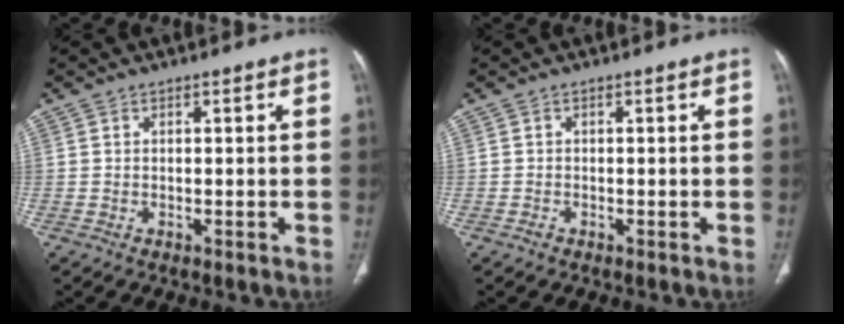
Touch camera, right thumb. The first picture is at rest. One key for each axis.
{"total": 0.6, "fx": -0.4, "fy": 0.4, "fz": 0.1, "tx": -0.004, "ty": 0.001, "tz": -0.010}